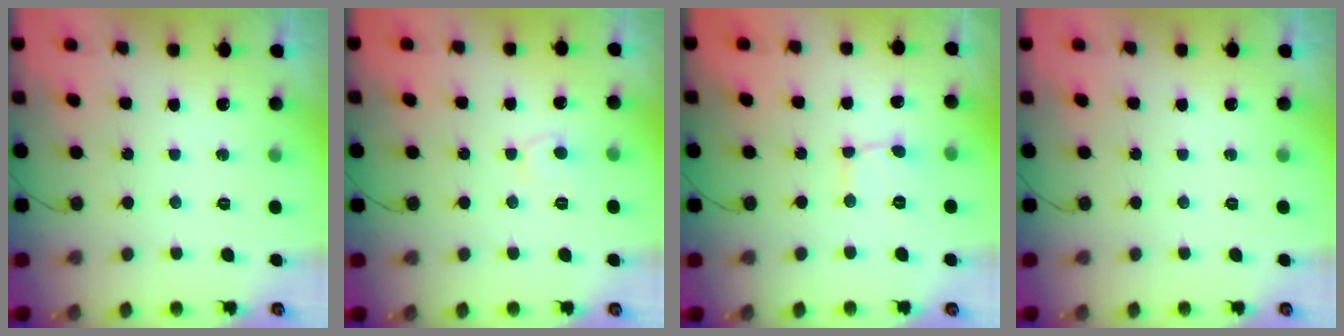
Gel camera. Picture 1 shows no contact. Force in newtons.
{"total": 4.6, "press": 4.6, "slide": 0.5}
{"total": 2.3, "press": 2.3, "slide": 0.2}
{"total": 0.0}